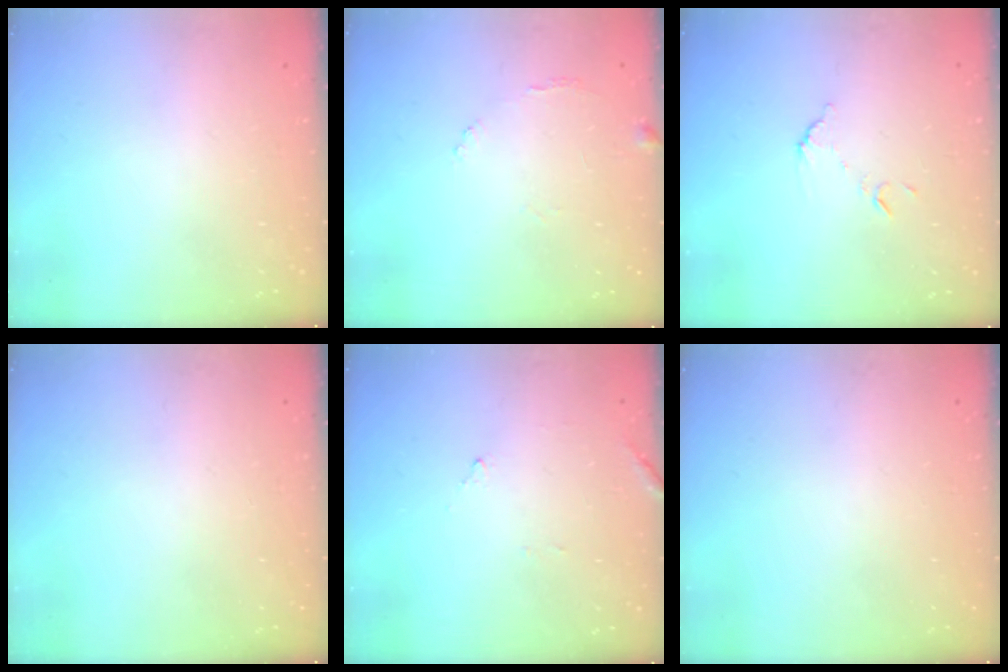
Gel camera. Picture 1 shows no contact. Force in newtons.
{"total": 7.1, "press": 7.1, "slide": 0.4}
{"total": 6.9, "press": 6.9, "slide": 0.3}
{"total": 0.0}
{"total": 10.0, "press": 10.0, "slide": 0.6}
{"total": 0.0}